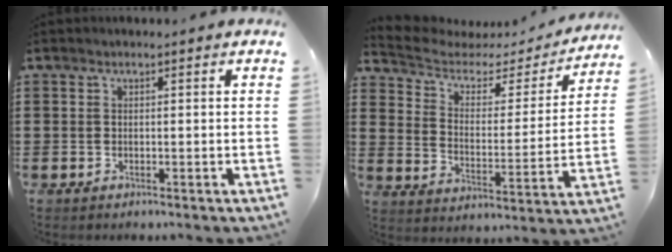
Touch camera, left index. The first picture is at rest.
{"total": 3.9, "force": [2.8, 2.2, 1.4], "torque": [-0.049, -0.019, 0.041]}